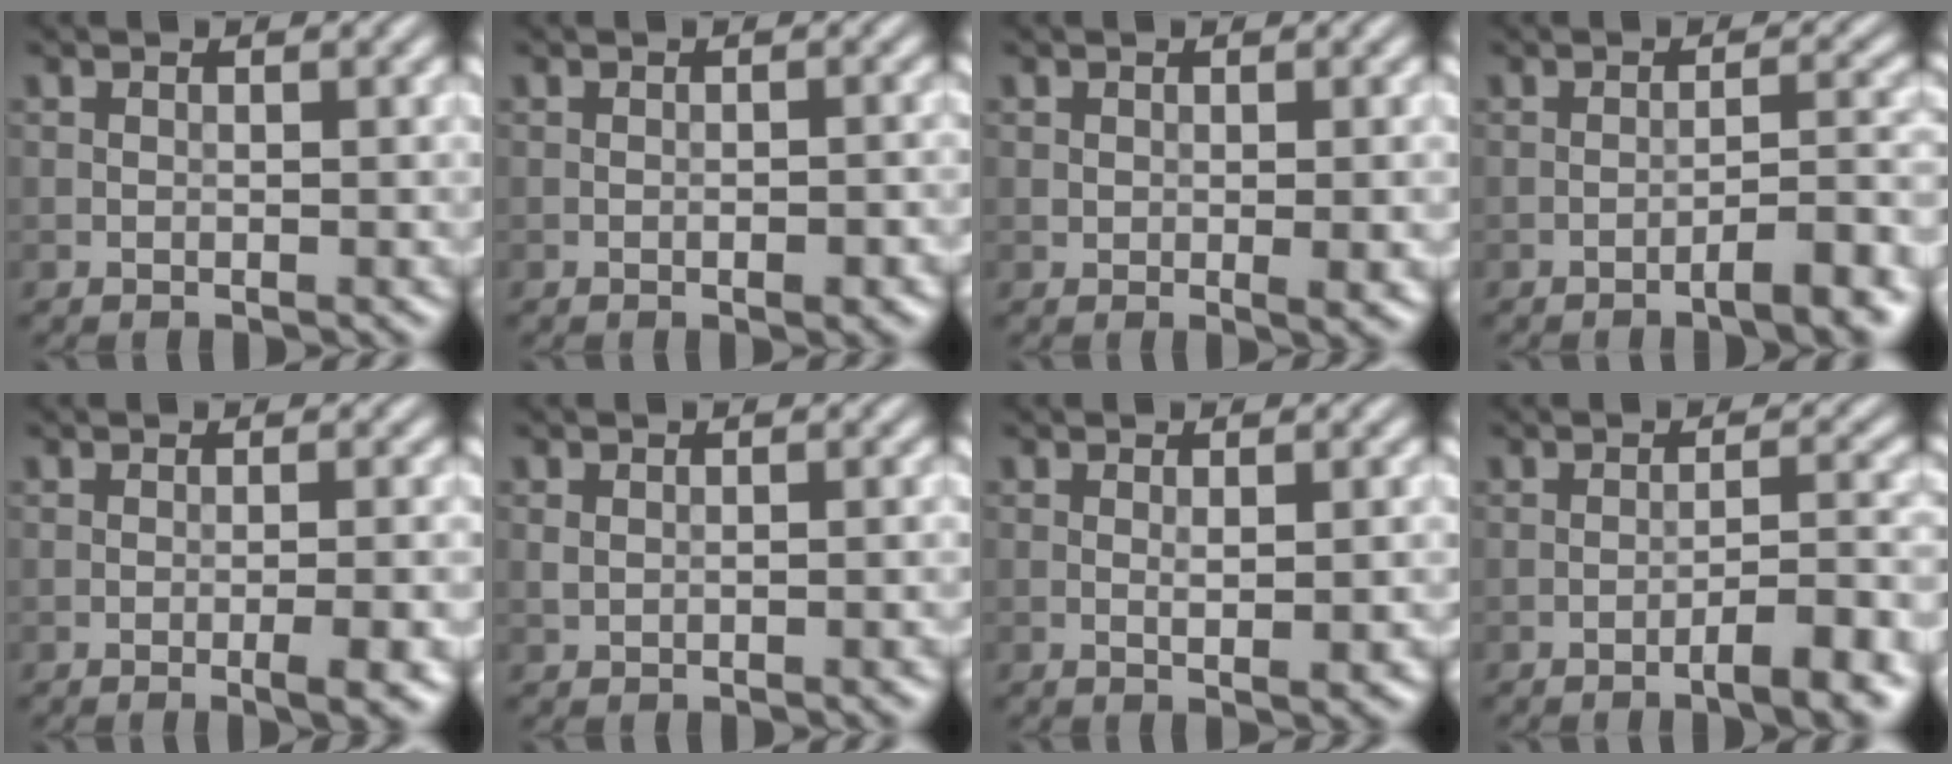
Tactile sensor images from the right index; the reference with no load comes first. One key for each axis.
{"total": 1.7, "fx": -0.7, "fy": 0.5, "fz": 1.5, "tx": -0.021, "ty": 0.001, "tz": -0.009}
{"total": 1.8, "fx": -0.2, "fy": 0.7, "fz": 1.7, "tx": -0.024, "ty": -0.006, "tz": 0.001}
{"total": 4.3, "fx": -2.5, "fy": 0.7, "fz": 3.4, "tx": -0.039, "ty": 0.017, "tz": -0.044}
{"total": 3.9, "fx": -1.2, "fy": 0.9, "fz": 3.5, "tx": -0.046, "ty": 0.000, "tz": -0.019}
{"total": 1.4, "fx": -0.2, "fy": 0.7, "fz": 1.2, "tx": -0.021, "ty": -0.001, "tz": 0.001}
{"total": 1.8, "fx": 0.0, "fy": 0.3, "fz": 1.8, "tx": -0.030, "ty": -0.002, "tz": 0.001}
{"total": 4.7, "fx": -2.6, "fy": 0.8, "fz": 3.8, "tx": -0.050, "ty": 0.013, "tz": -0.044}